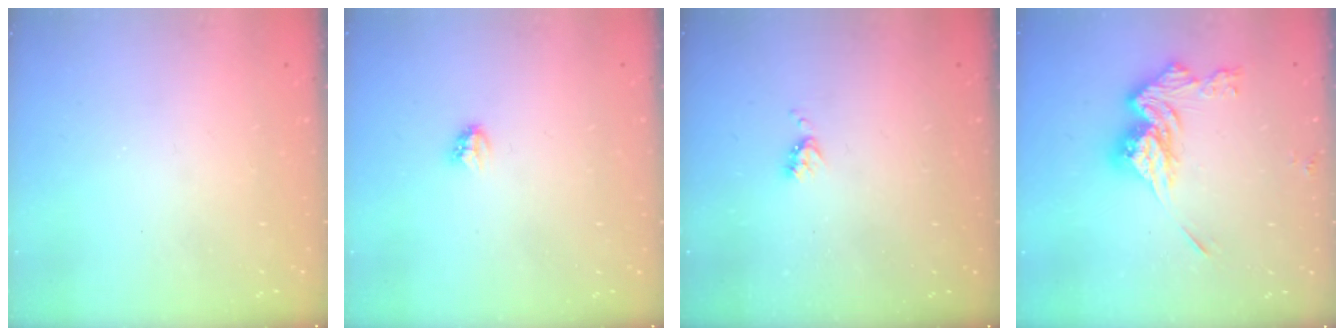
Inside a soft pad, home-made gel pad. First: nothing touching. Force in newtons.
{"total": 2.8, "press": 2.8, "slide": 0.3}
{"total": 4.0, "press": 3.9, "slide": 0.6}
{"total": 14.5, "press": 14.5, "slide": 0.8}